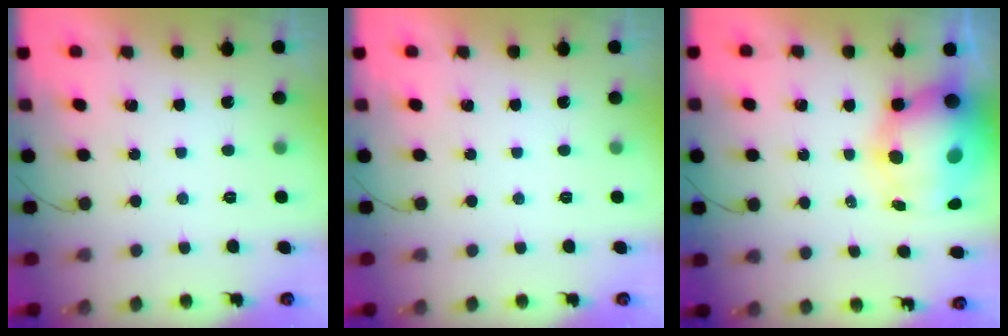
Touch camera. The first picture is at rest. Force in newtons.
{"total": 0.0}
{"total": 12.8, "press": 12.4, "slide": 3.1}